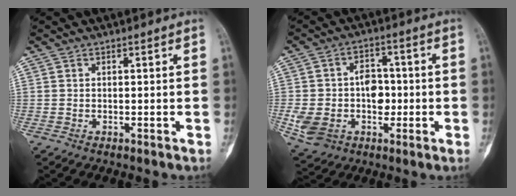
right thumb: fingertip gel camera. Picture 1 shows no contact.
{"total": 14.3, "force": [-1.7, 10.4, 9.7], "torque": [-0.143, 0.022, -0.018]}